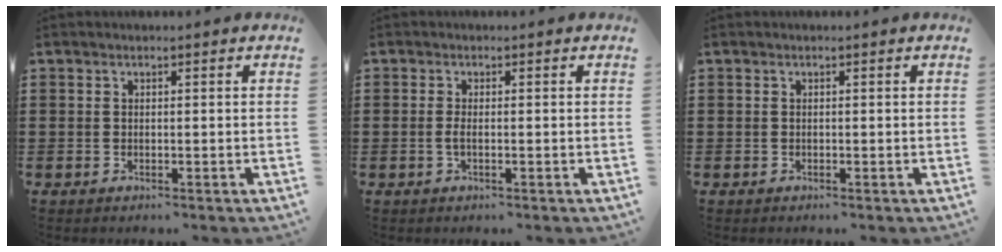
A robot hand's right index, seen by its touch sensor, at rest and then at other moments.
{"total": 1.5, "force": [-0.4, 0.2, 1.4], "torque": [-0.036, -0.003, -0.010]}
{"total": 0.0}